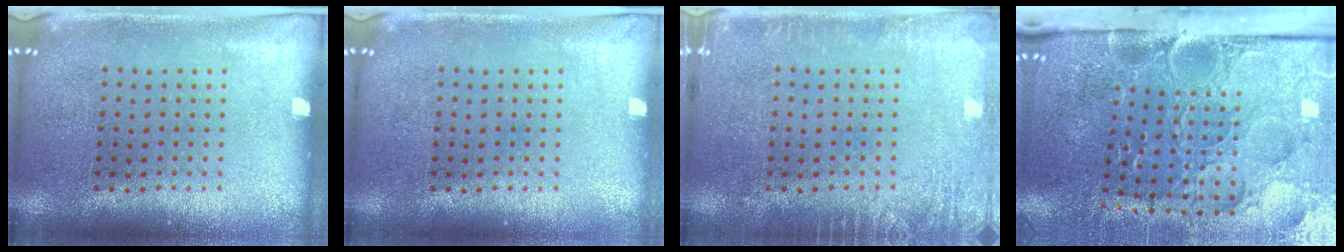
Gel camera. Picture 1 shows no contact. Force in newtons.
{"total": 0.0}
{"total": 2.1, "press": 2.1, "slide": 0.4}
{"total": 5.3, "press": 4.0, "slide": 3.4}